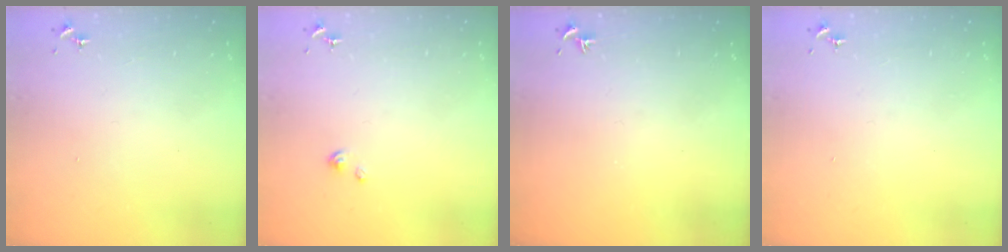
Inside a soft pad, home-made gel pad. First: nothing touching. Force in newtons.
{"total": 2.9, "press": 2.9, "slide": 0.2}
{"total": 0.0}
{"total": 0.0}